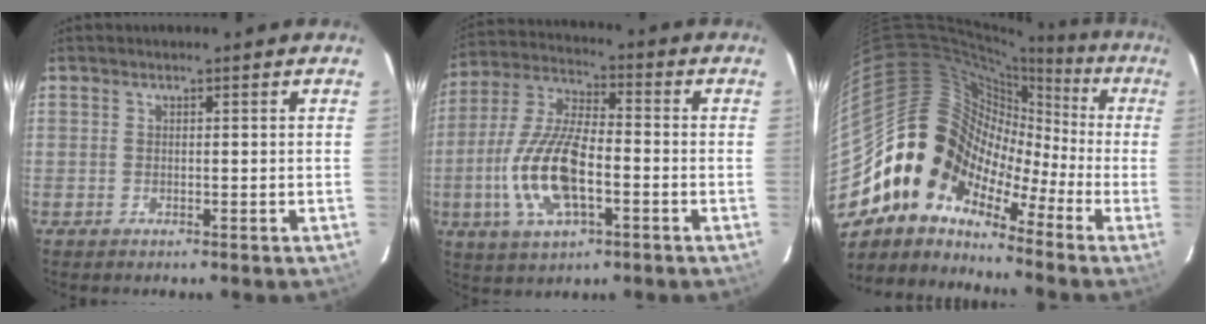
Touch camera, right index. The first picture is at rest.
{"total": 15.7, "force": [-4.1, 6.3, 13.8], "torque": [-0.295, -0.003, -0.077]}
{"total": 12.7, "force": [-5.1, 10.5, 5.0], "torque": [-0.074, 0.017, -0.127]}